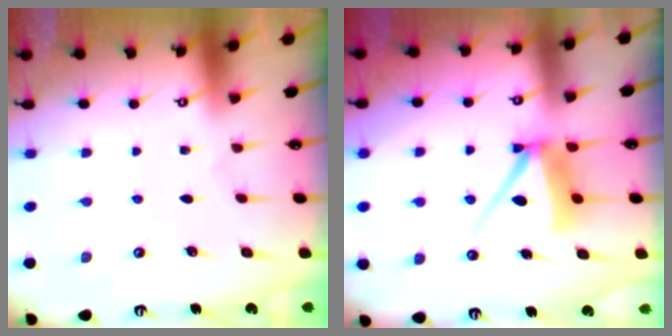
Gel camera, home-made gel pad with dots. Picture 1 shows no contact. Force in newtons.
{"total": 9.0, "press": 9.0, "slide": 0.7}